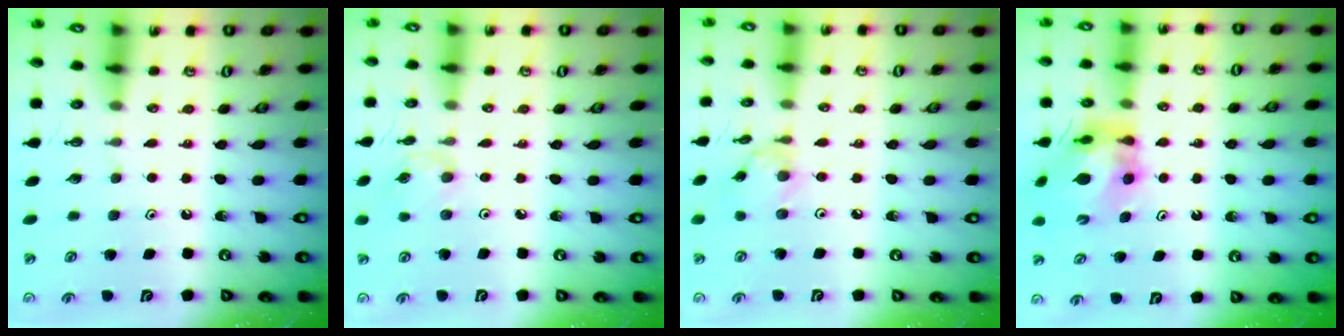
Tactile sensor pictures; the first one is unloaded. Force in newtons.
{"total": 2.7, "press": 2.7, "slide": 0.1}
{"total": 2.8, "press": 2.8, "slide": 0.1}
{"total": 10.4, "press": 10.3, "slide": 1.2}